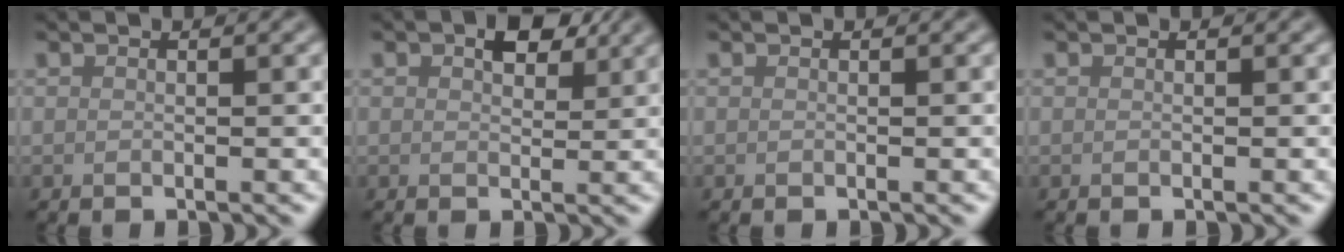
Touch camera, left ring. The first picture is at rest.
{"total": 3.3, "force": [1.6, 1.9, 2.2], "torque": [-0.031, 0.003, 0.025]}
{"total": 0.0}
{"total": 0.0}